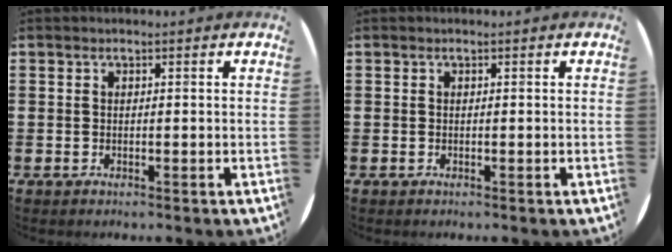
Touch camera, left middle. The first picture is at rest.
{"total": 0.0}